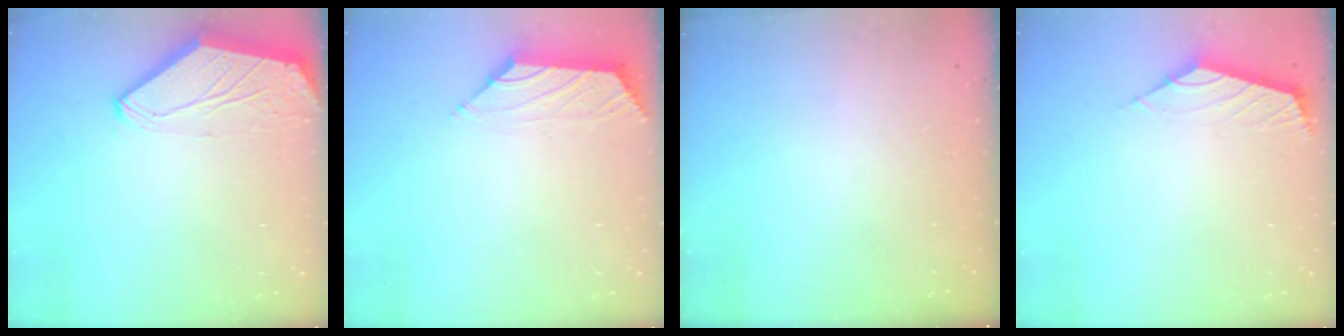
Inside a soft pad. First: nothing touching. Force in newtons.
{"total": 0.8, "press": 0.4, "slide": 0.6}
{"total": 0.0}
{"total": 2.5, "press": 2.5, "slide": 0.6}